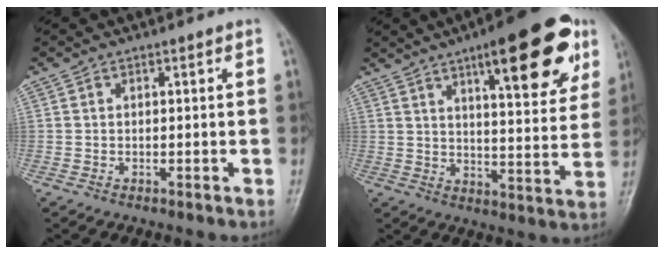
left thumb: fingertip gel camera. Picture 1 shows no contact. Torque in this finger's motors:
{"motor_torque": [2.19, 1.59, 1.86, -0.91, 0.14]}